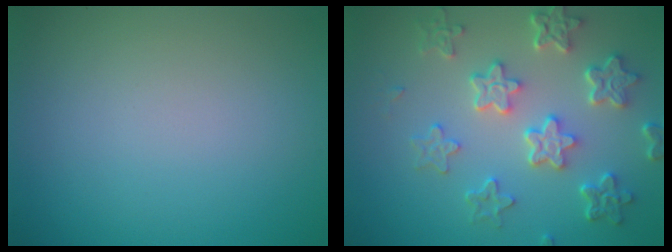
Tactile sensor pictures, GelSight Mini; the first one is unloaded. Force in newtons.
{"total": 6.1, "press": 4.6, "slide": 4.0}